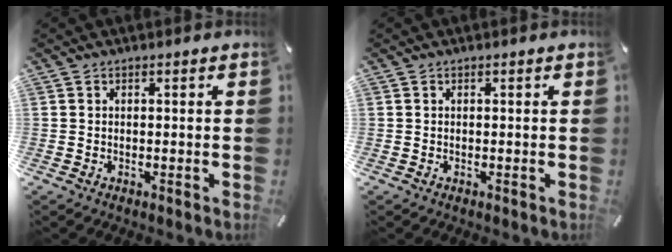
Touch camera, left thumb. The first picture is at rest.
{"total": 0.0}